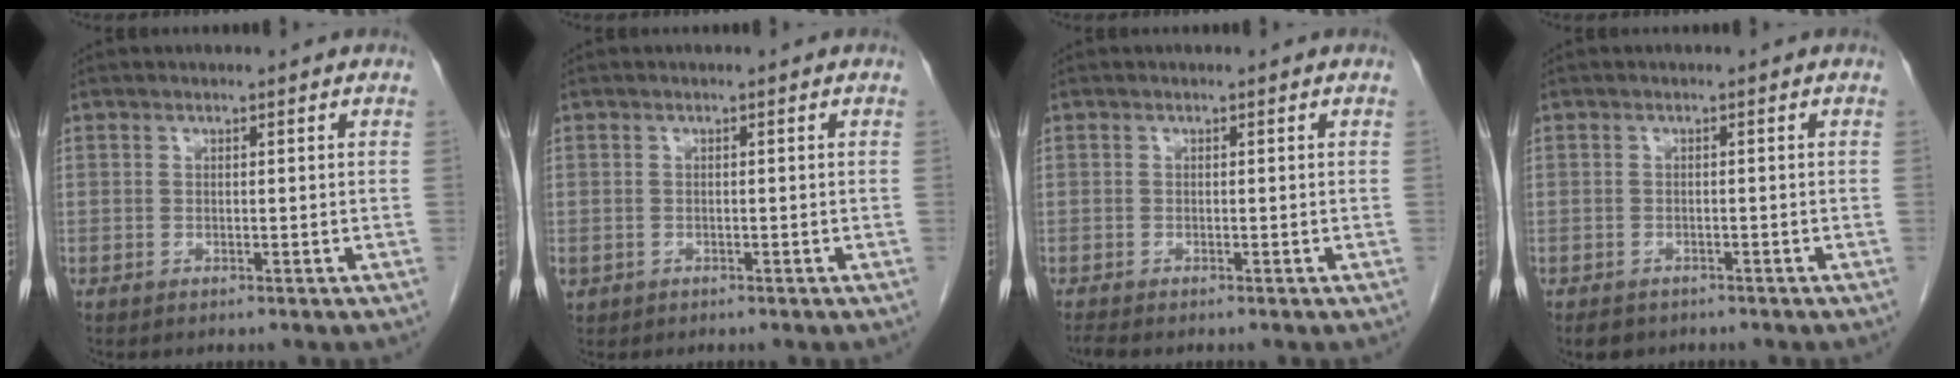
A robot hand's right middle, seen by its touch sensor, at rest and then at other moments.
{"total": 1.2, "force": [-0.4, 1.1, 0.3], "torque": [-0.011, 0.002, 0.000]}
{"total": 0.7, "force": [-0.7, -0.1, 0.2], "torque": [-0.011, -0.004, -0.015]}
{"total": 2.7, "force": [-2.1, 1.4, 0.7], "torque": [-0.019, -0.003, -0.027]}